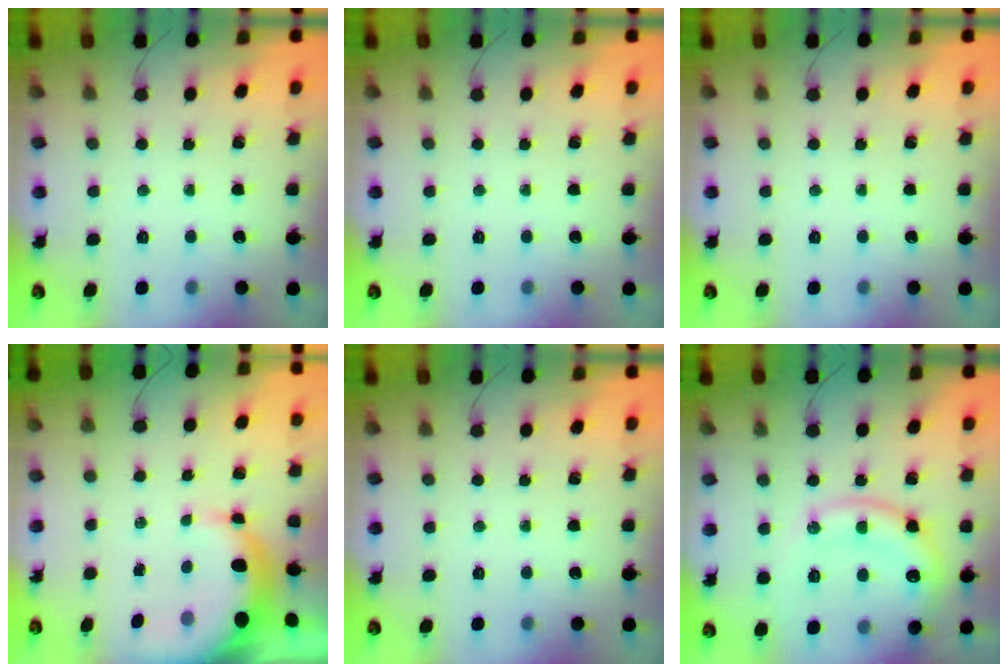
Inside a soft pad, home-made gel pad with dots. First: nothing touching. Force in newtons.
{"total": 0.0}
{"total": 0.0}
{"total": 8.4, "press": 8.3, "slide": 1.5}
{"total": 0.0}
{"total": 16.3, "press": 16.2, "slide": 1.7}